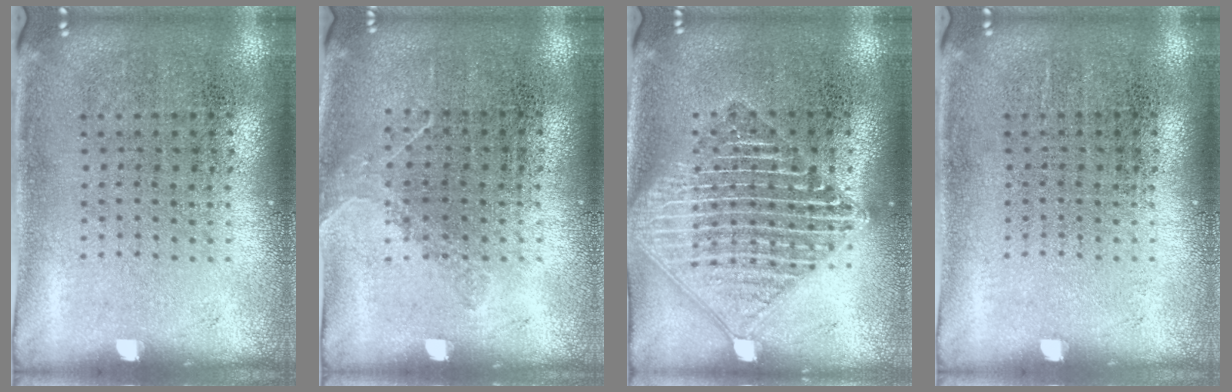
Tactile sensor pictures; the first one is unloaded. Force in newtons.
{"total": 1.0, "press": 0.9, "slide": 0.5}
{"total": 3.0, "press": 3.0, "slide": 0.4}
{"total": 0.0}